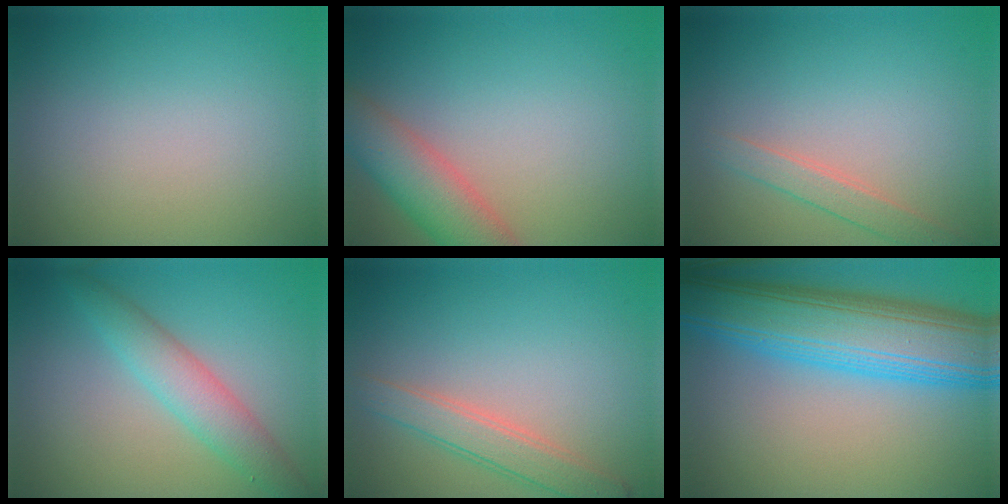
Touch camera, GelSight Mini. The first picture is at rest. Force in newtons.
{"total": 5.7, "press": 5.7, "slide": 0.2}
{"total": 1.9, "press": 1.9, "slide": 0.0}
{"total": 3.8, "press": 3.8, "slide": 0.1}
{"total": 3.1, "press": 3.0, "slide": 0.2}
{"total": 10.9, "press": 10.9, "slide": 0.2}